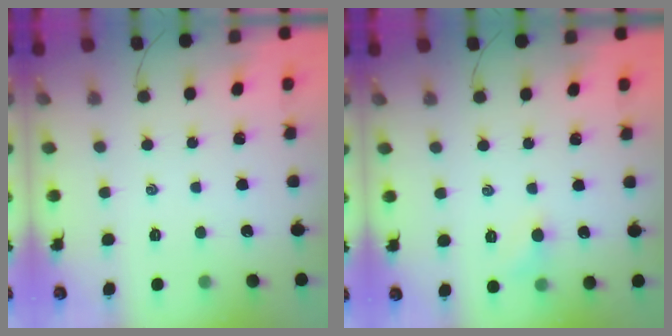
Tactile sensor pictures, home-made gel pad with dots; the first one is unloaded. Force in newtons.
{"total": 5.4, "press": 5.1, "slide": 1.5}